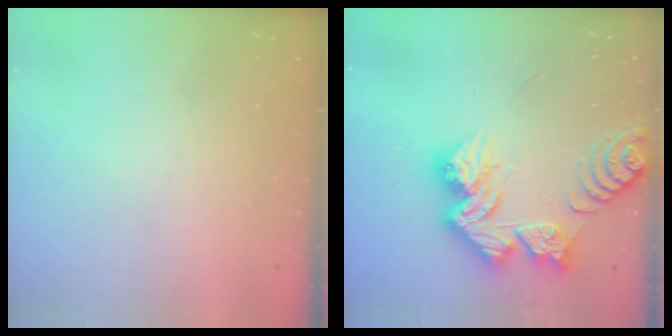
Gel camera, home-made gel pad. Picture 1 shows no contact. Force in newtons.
{"total": 16.4, "press": 16.4, "slide": 1.5}